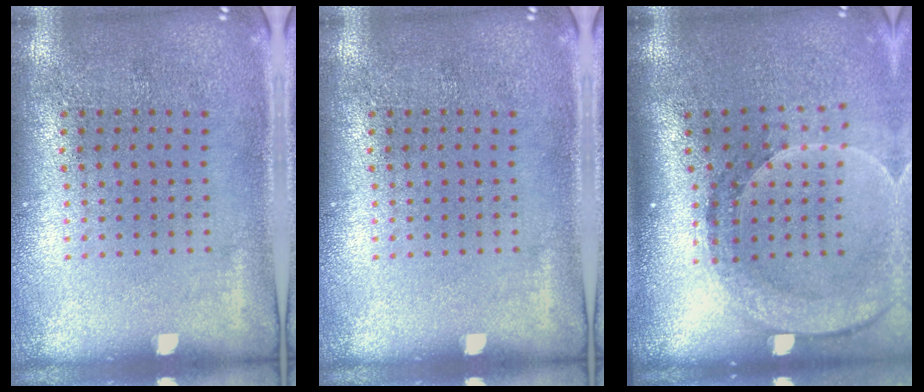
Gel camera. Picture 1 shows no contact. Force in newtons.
{"total": 0.0}
{"total": 2.8, "press": 2.1, "slide": 1.8}